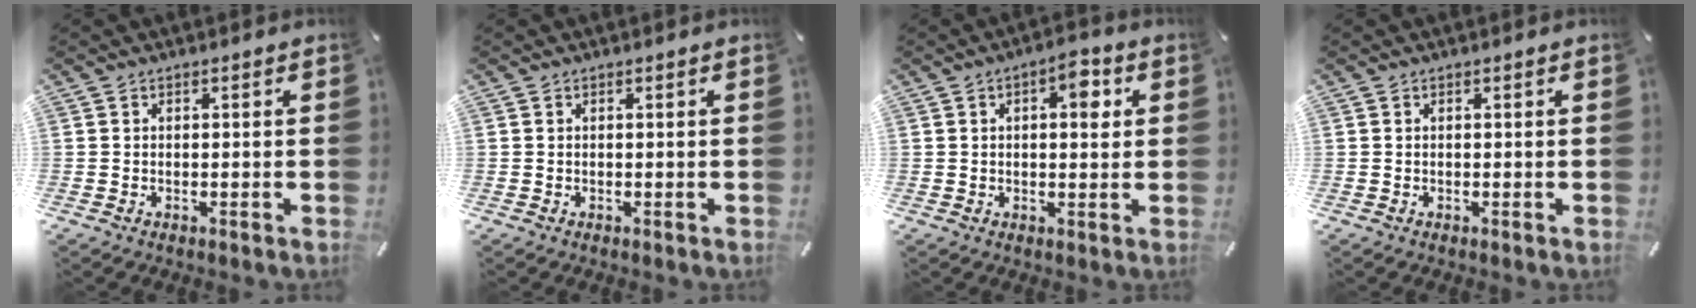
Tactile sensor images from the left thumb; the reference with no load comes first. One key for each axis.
{"total": 0.0}
{"total": 5.7, "fx": 1.7, "fy": 2.9, "fz": 4.6, "tx": -0.047, "ty": -0.009, "tz": 0.017}
{"total": 0.0}